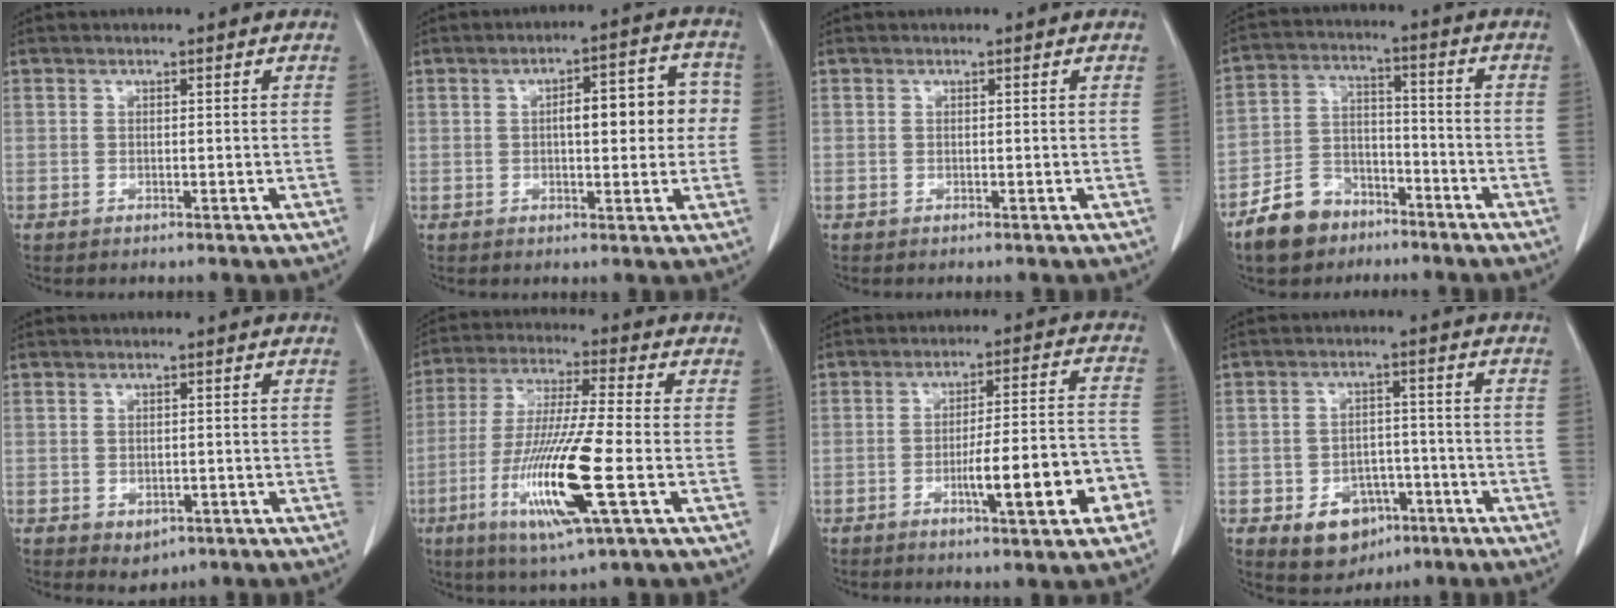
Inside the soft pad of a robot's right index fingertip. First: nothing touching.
{"total": 9.4, "force": [0.6, 3.1, 8.8], "torque": [-0.116, 0.035, 0.010]}
{"total": 0.0}
{"total": 9.5, "force": [-6.8, 5.9, 3.2], "torque": [-0.074, 0.009, -0.122]}
{"total": 2.5, "force": [-1.0, 1.8, 1.3], "torque": [-0.013, 0.000, -0.001]}
{"total": 15.5, "force": [-4.8, 0.4, 14.7], "torque": [-0.299, -0.025, -0.090]}
{"total": 12.3, "force": [-4.8, 1.7, 11.2], "torque": [-0.158, 0.019, -0.063]}
{"total": 7.9, "force": [-3.8, 5.6, 4.1], "torque": [-0.064, 0.007, -0.049]}